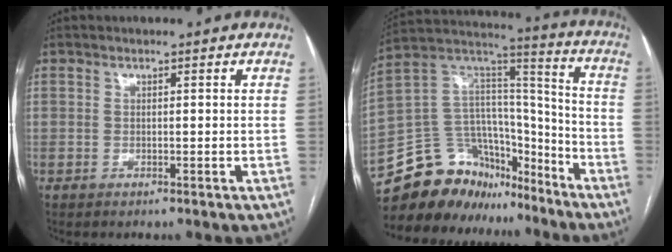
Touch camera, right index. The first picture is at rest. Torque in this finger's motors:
{"motor_torque": [0.30, -0.77, -0.74, -0.21]}